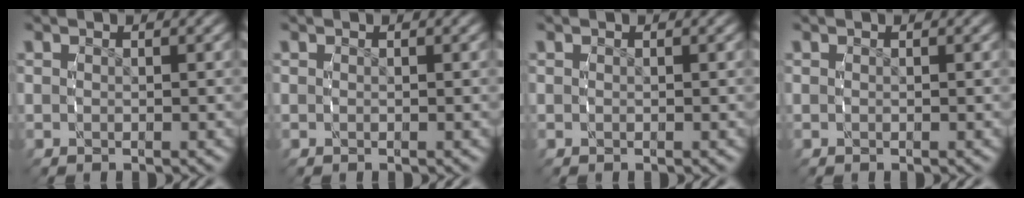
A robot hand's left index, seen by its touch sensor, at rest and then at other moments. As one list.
[{"total": 0.0}, {"total": 0.0}, {"total": 0.0}]